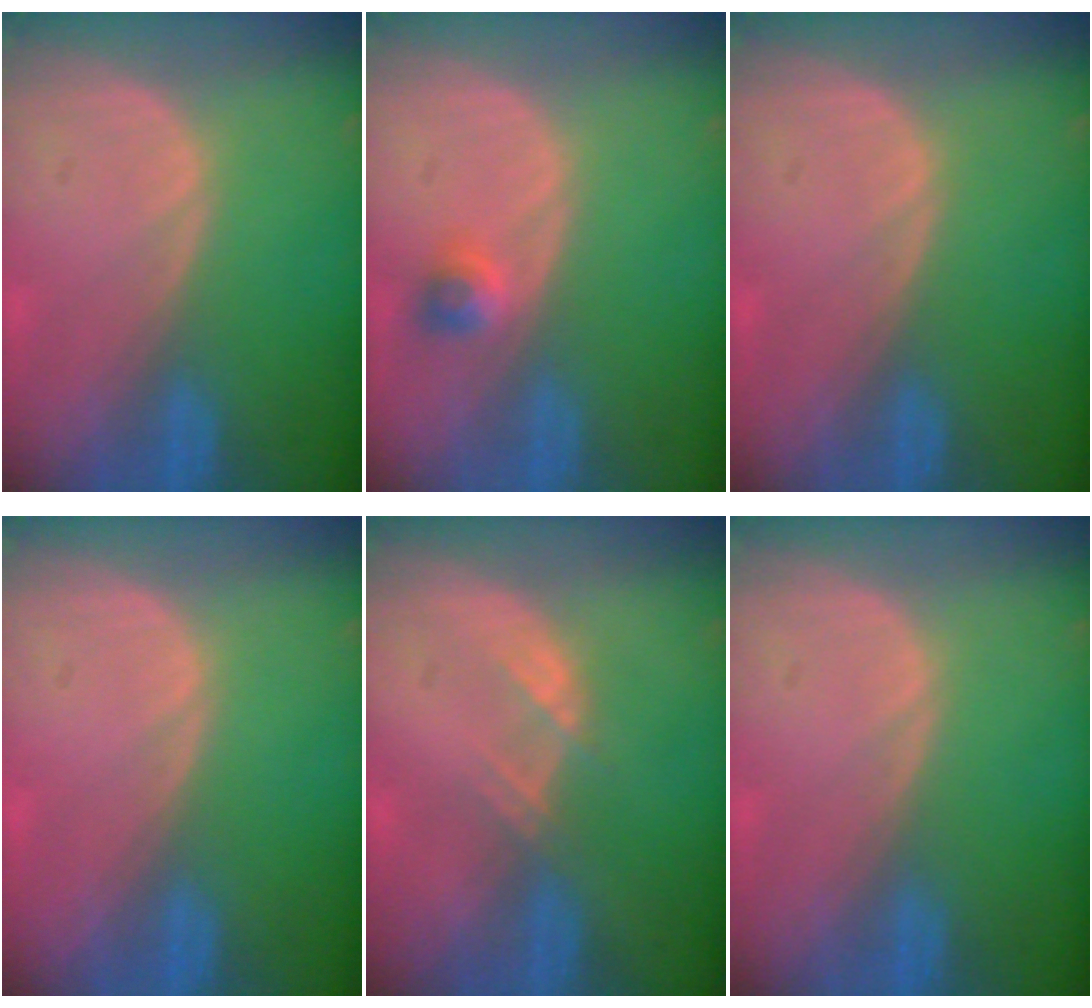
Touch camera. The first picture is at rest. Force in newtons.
{"total": 2.4, "press": 2.0, "slide": 1.2}
{"total": 0.0}
{"total": 0.0}
{"total": 1.9, "press": 1.9, "slide": 0.3}
{"total": 0.0}